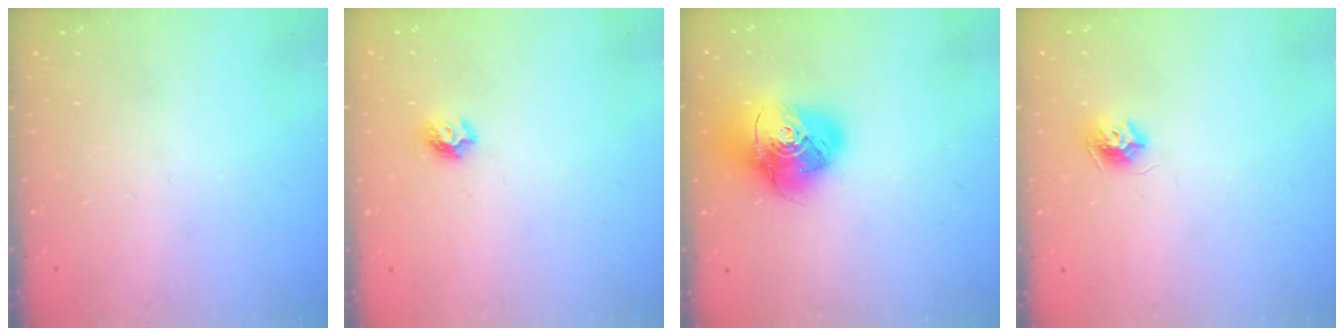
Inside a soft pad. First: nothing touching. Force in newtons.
{"total": 5.1, "press": 5.0, "slide": 0.6}
{"total": 16.7, "press": 16.6, "slide": 2.2}
{"total": 7.8, "press": 7.8, "slide": 0.2}